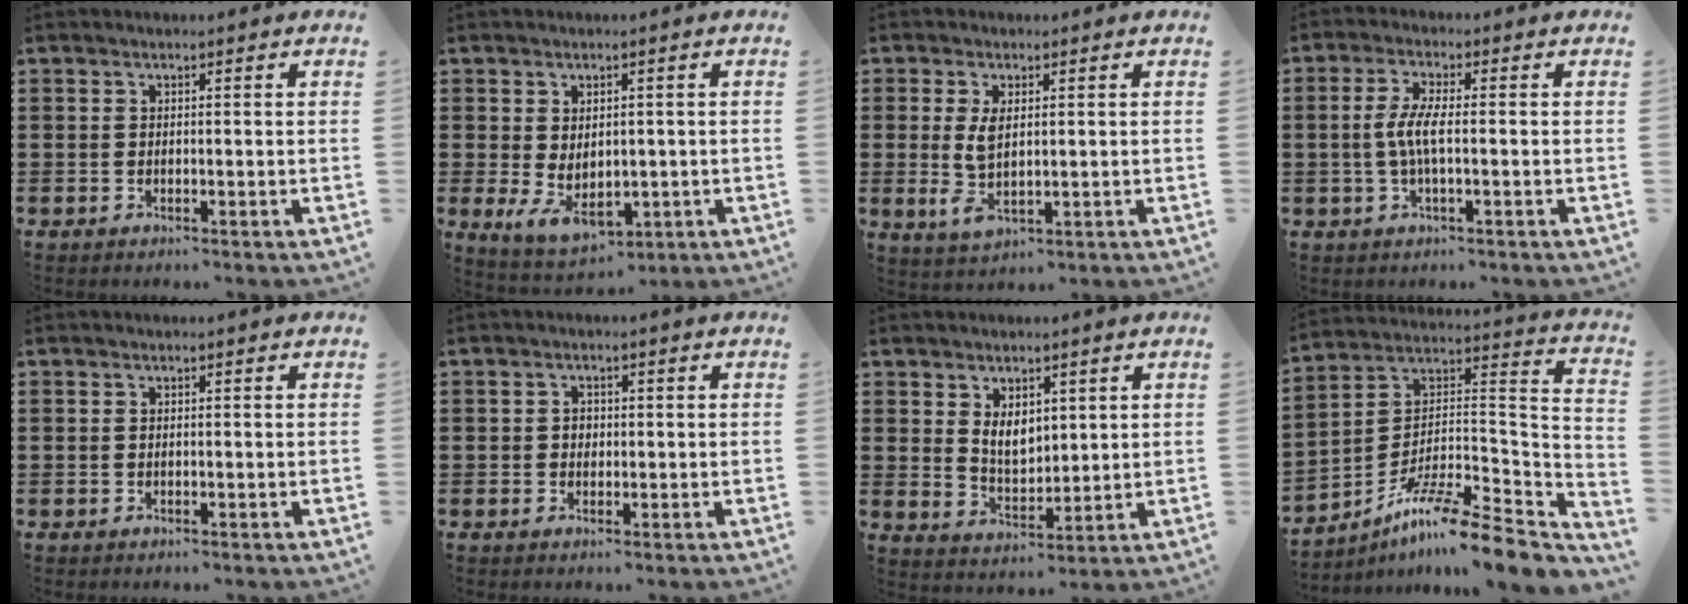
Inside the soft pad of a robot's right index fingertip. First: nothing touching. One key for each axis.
{"total": 5.2, "fx": -0.8, "fy": 3.5, "fz": 3.7, "tx": -0.079, "ty": 0.001, "tz": -0.017}
{"total": 4.6, "fx": 0.6, "fy": 2.0, "fz": 4.1, "tx": -0.098, "ty": -0.001, "tz": 0.006}
{"total": 4.6, "fx": -0.6, "fy": 1.0, "fz": 4.5, "tx": -0.110, "ty": -0.008, "tz": -0.023}
{"total": 0.0}
{"total": 1.3, "fx": 0.0, "fy": 1.2, "fz": 0.6, "tx": -0.014, "ty": 0.006, "tz": -0.001}
{"total": 4.8, "fx": 2.2, "fy": 3.1, "fz": 3.0, "tx": -0.051, "ty": 0.002, "tz": 0.037}
{"total": 11.5, "fx": -9.2, "fy": 1.1, "fz": 6.9, "tx": -0.105, "ty": 0.009, "tz": -0.175}